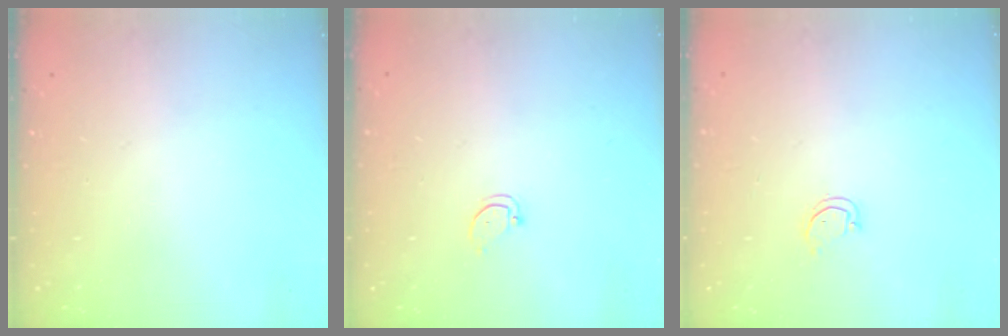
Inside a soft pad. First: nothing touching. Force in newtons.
{"total": 2.9, "press": 2.9, "slide": 0.2}
{"total": 3.2, "press": 3.2, "slide": 0.2}